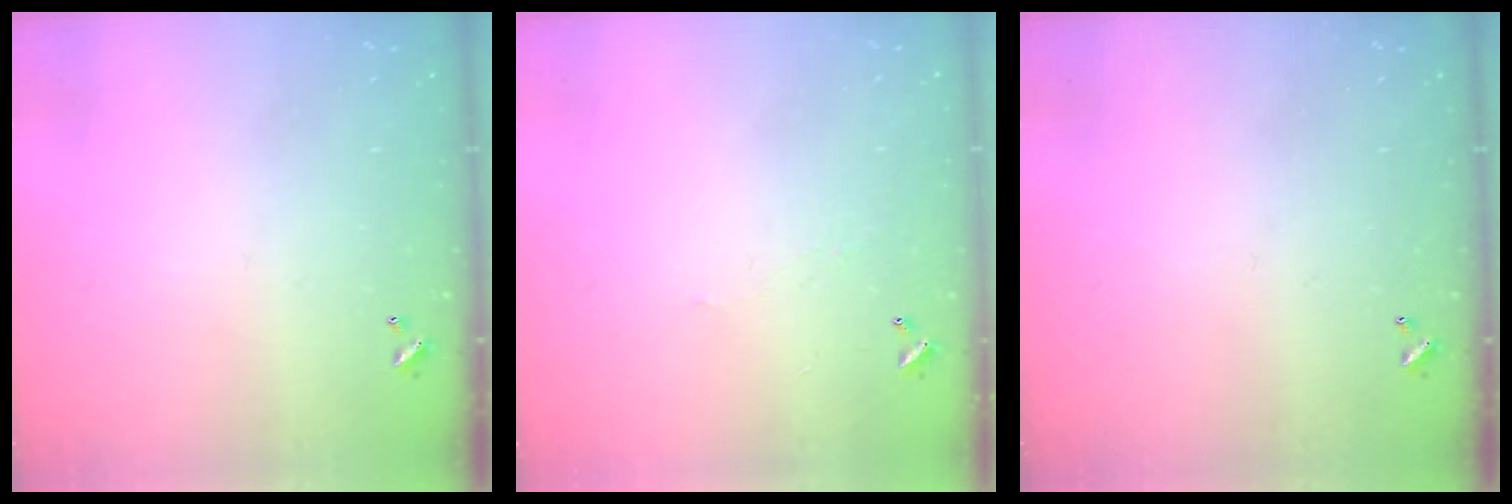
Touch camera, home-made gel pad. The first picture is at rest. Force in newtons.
{"total": 0.8, "press": 0.7, "slide": 0.4}
{"total": 0.0}